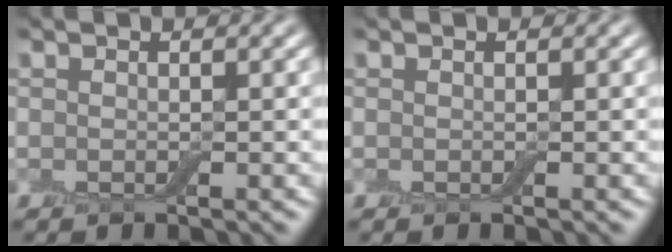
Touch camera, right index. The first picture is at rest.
{"total": 0.0}